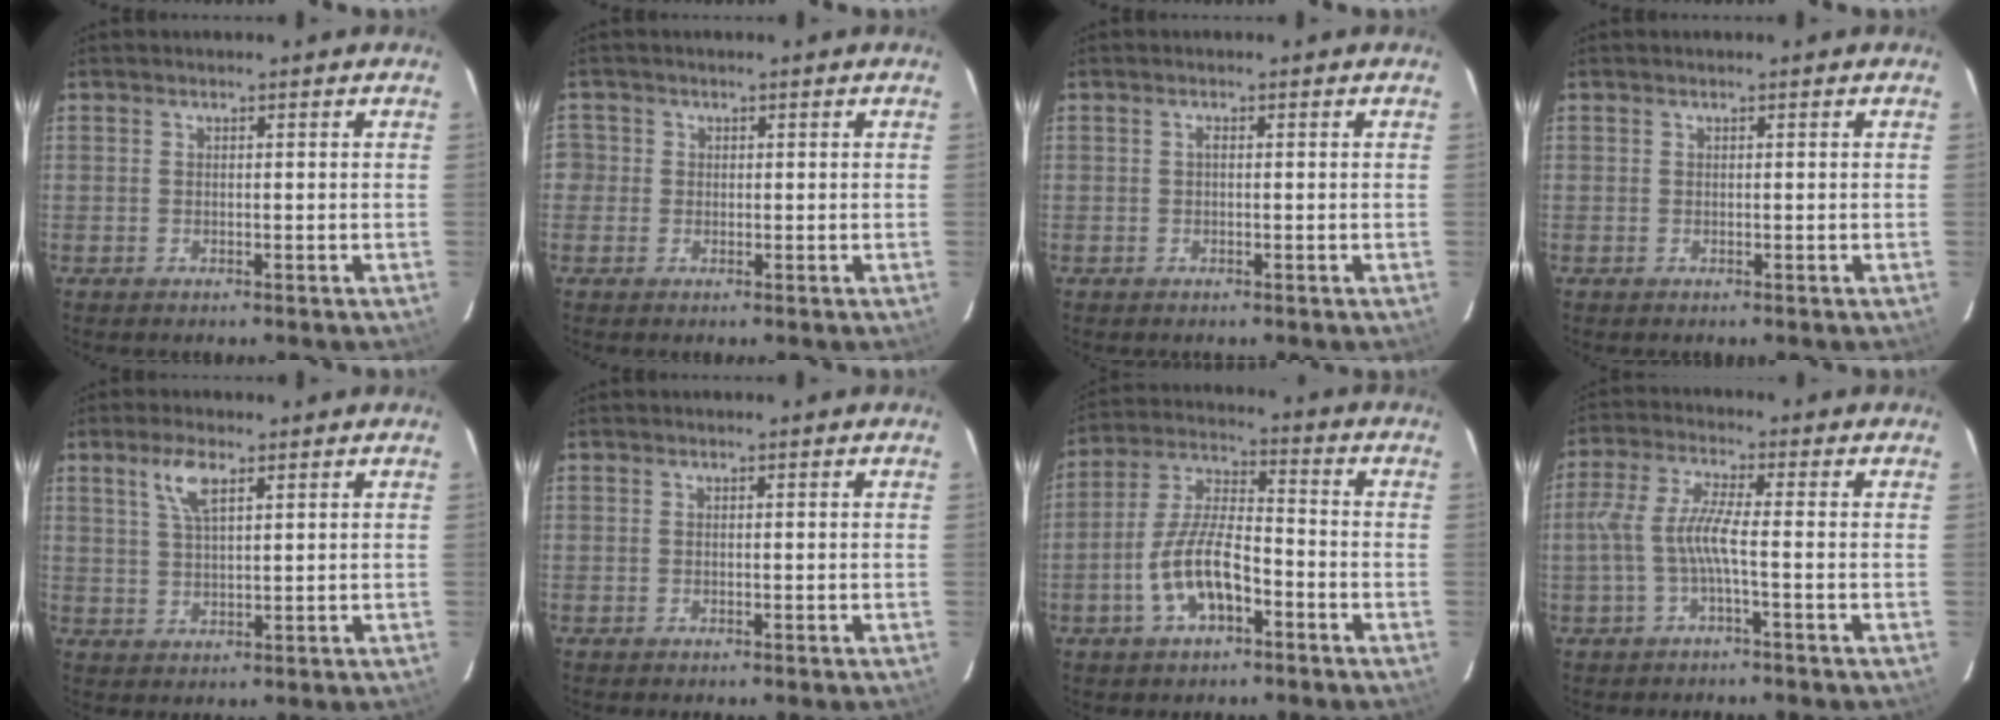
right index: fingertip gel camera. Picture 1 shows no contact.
{"total": 2.5, "force": [-0.4, 2.5, 0.2], "torque": [0.001, 0.010, -0.010]}
{"total": 0.7, "force": [-0.1, 0.3, 0.6], "torque": [-0.010, 0.006, -0.003]}
{"total": 0.0}
{"total": 5.3, "force": [2.8, 1.7, 4.1], "torque": [-0.079, 0.008, 0.058]}
{"total": 0.0}
{"total": 11.2, "force": [-4.8, 4.4, 9.1], "torque": [-0.189, 0.009, -0.088]}
{"total": 6.0, "force": [-1.8, 0.4, 5.8], "torque": [-0.132, 0.006, -0.031]}